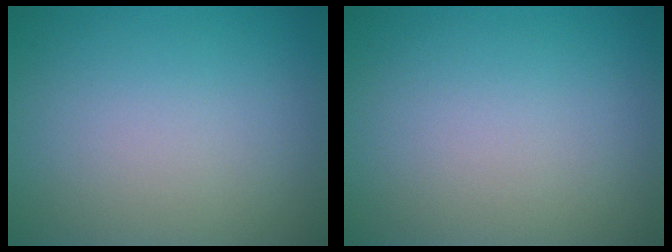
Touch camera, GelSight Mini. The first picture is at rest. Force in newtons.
{"total": 0.0}